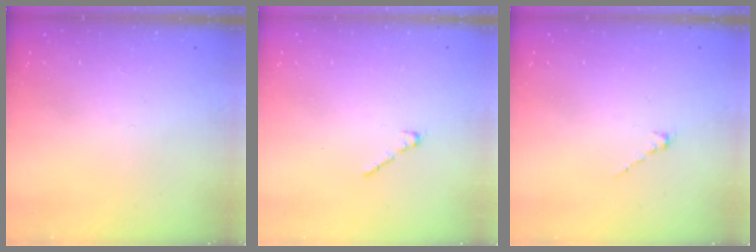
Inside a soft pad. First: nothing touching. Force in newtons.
{"total": 1.7, "press": 1.7, "slide": 0.5}
{"total": 0.0}